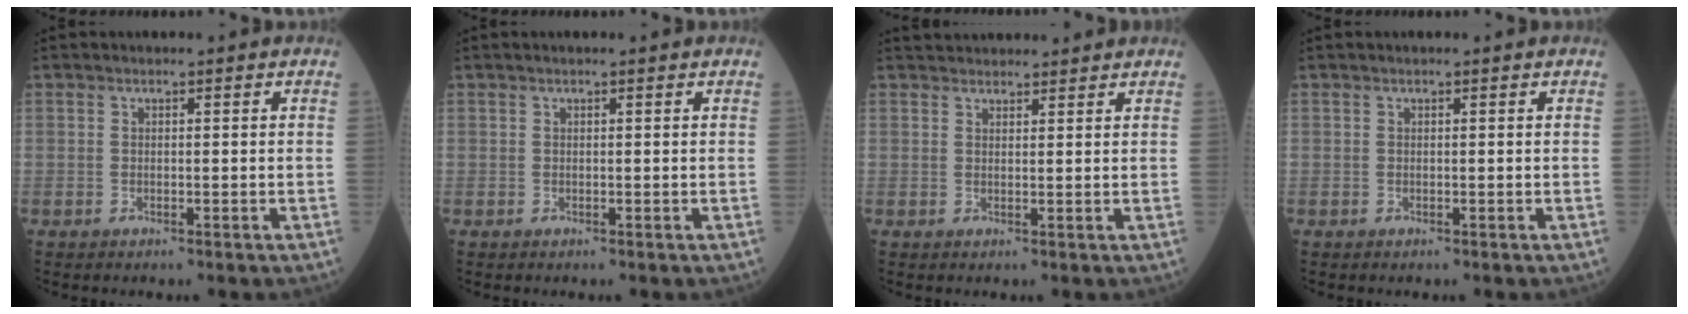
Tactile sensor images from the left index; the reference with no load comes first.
{"total": 1.2, "force": [1.0, 0.0, 0.6], "torque": [-0.010, 0.017, 0.018]}
{"total": 6.9, "force": [6.5, 1.3, 1.6], "torque": [-0.020, 0.034, 0.091]}
{"total": 0.6, "force": [0.5, 0.0, 0.3], "torque": [-0.008, 0.011, 0.010]}